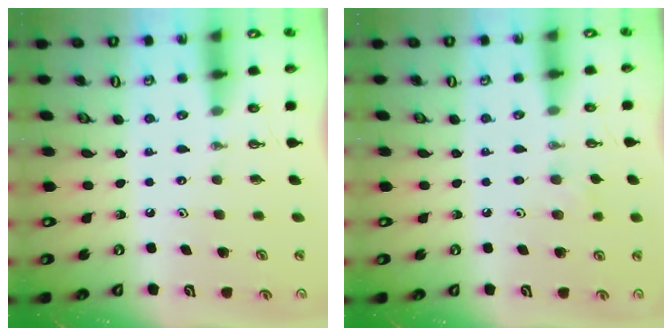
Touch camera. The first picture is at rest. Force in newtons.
{"total": 4.8, "press": 4.8, "slide": 0.8}